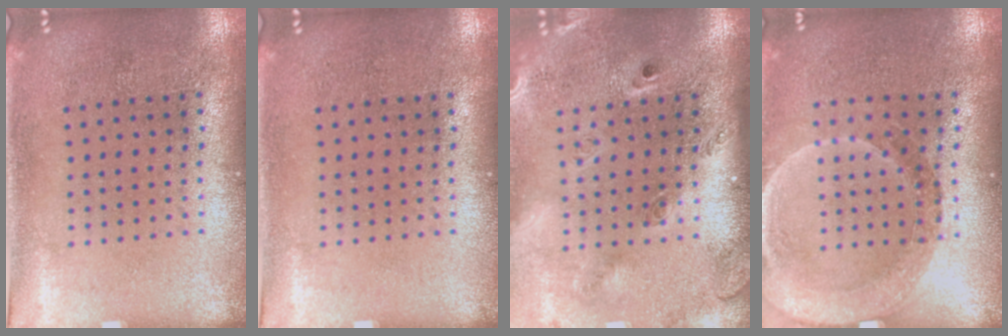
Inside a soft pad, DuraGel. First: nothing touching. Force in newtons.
{"total": 0.0}
{"total": 2.6, "press": 1.9, "slide": 1.8}
{"total": 1.5, "press": 1.4, "slide": 0.5}